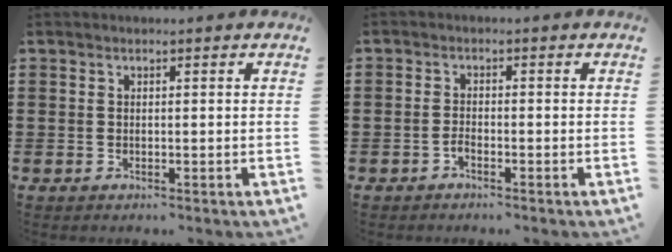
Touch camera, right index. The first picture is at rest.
{"total": 1.2, "force": [-1.0, 0.5, 0.4], "torque": [-0.012, -0.001, -0.020]}